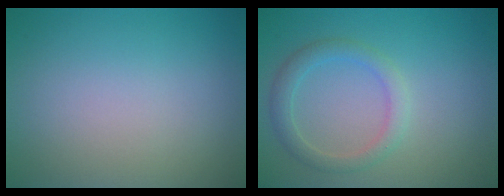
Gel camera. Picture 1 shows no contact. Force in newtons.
{"total": 2.4, "press": 2.4, "slide": 0.1}